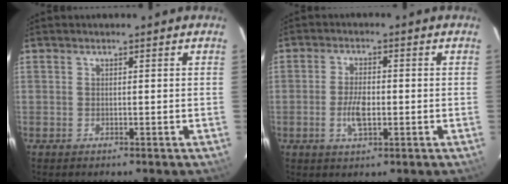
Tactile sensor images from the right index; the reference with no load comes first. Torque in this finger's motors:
{"motor_torque": [0.09, 0.12, 0.13, 0.09]}